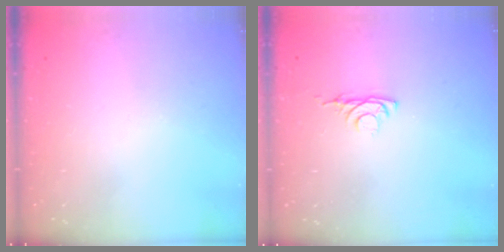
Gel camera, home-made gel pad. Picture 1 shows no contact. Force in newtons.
{"total": 3.4, "press": 3.3, "slide": 0.6}